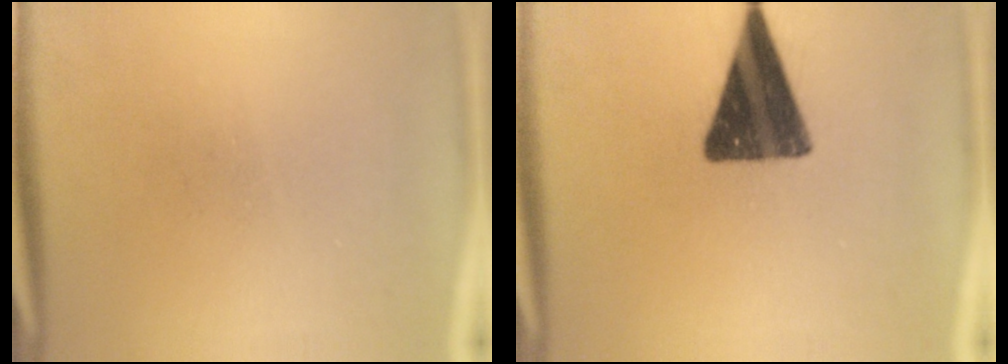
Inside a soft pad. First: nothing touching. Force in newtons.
{"total": 15.2}